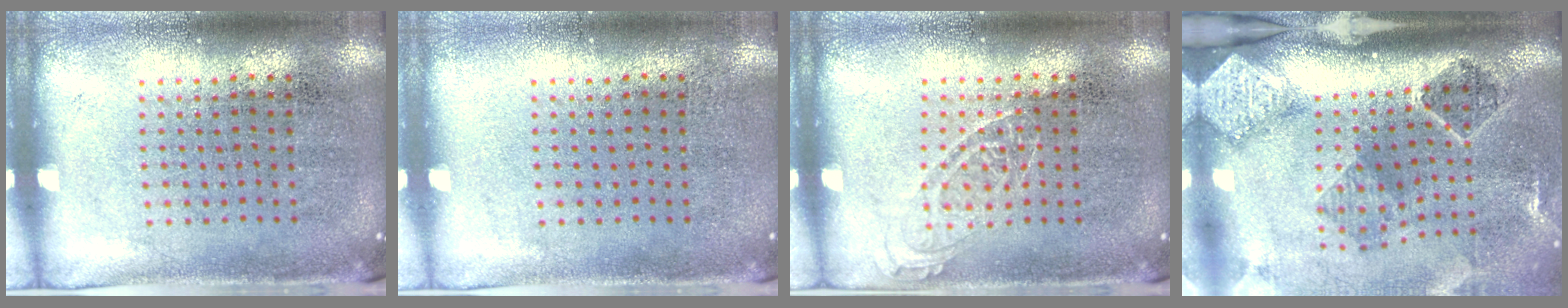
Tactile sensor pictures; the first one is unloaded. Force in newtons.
{"total": 0.0}
{"total": 1.5, "press": 1.4, "slide": 0.2}
{"total": 2.9, "press": 1.8, "slide": 2.2}